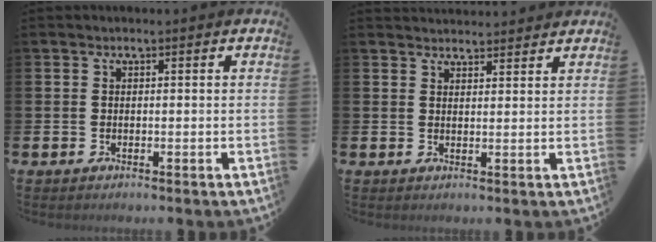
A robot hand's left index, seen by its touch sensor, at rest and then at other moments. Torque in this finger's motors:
{"motor_torque": [0.36, -0.43, 0.04, 0.04]}